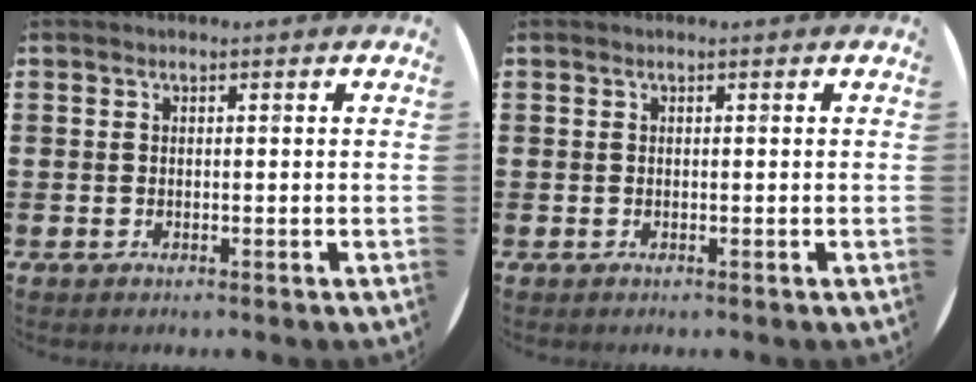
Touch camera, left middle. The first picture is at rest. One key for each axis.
{"total": 0.0}